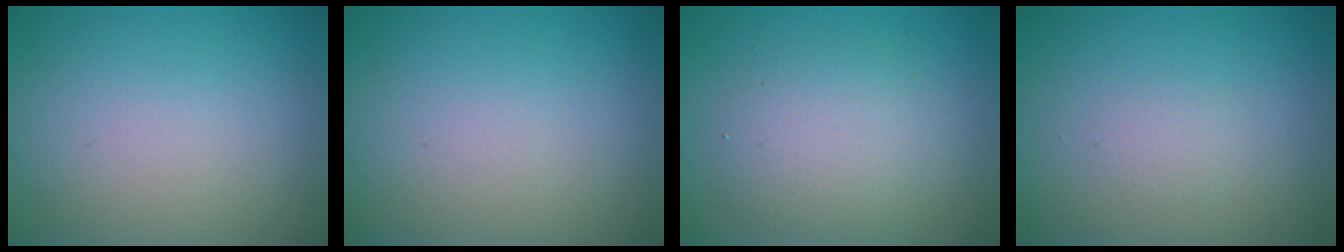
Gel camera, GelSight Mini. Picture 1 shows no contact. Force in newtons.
{"total": 0.0}
{"total": 3.6, "press": 3.6, "slide": 0.3}
{"total": 0.7, "press": 0.7, "slide": 0.1}